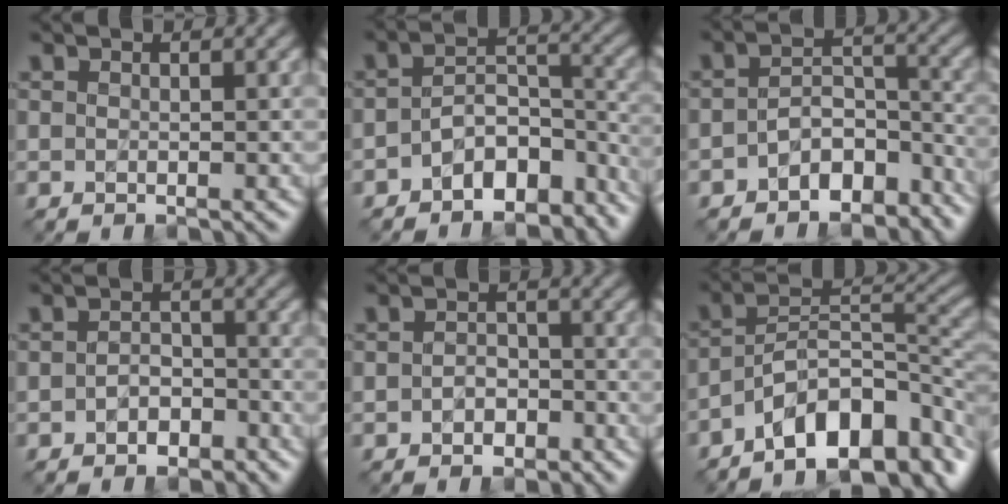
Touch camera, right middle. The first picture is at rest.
{"total": 7.3, "force": [-4.7, 3.8, 4.0], "torque": [-0.053, -0.010, -0.078]}
{"total": 5.8, "force": [-3.9, 3.0, 2.9], "torque": [-0.038, -0.005, -0.067]}
{"total": 2.4, "force": [-1.4, 1.6, 1.3], "torque": [-0.022, 0.007, -0.026]}
{"total": 2.0, "force": [-1.0, 1.4, 1.0], "torque": [-0.017, 0.005, -0.019]}
{"total": 10.5, "force": [-6.5, 4.1, 7.2], "torque": [-0.098, 0.009, -0.124]}